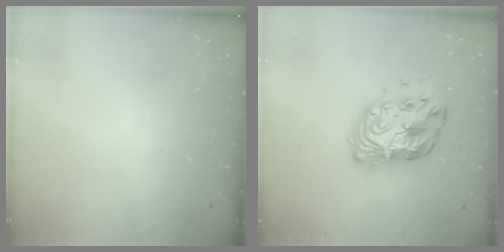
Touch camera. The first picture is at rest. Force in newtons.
{"total": 11.9, "press": 11.9, "slide": 0.8}